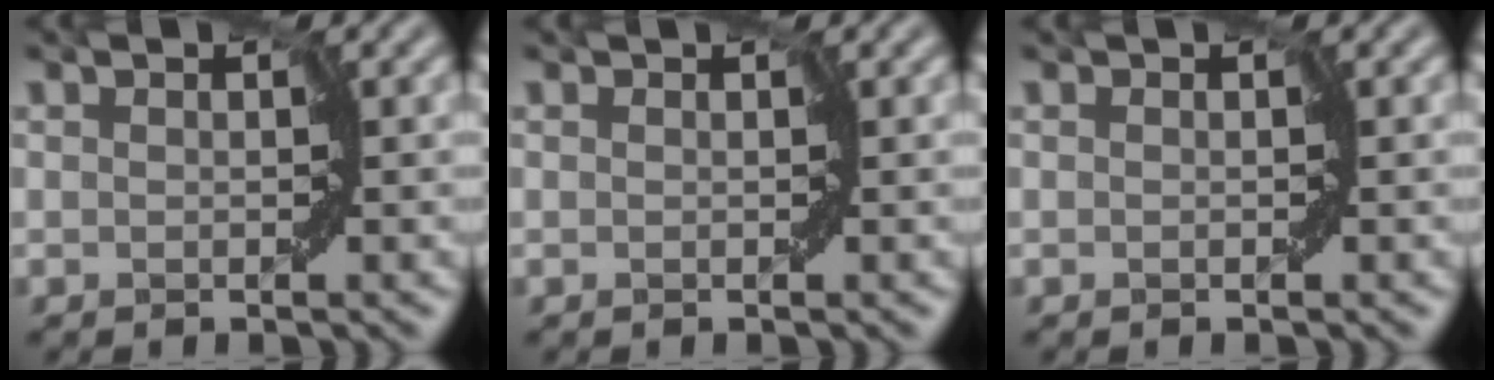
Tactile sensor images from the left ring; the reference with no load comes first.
{"total": 0.0}
{"total": 0.0}